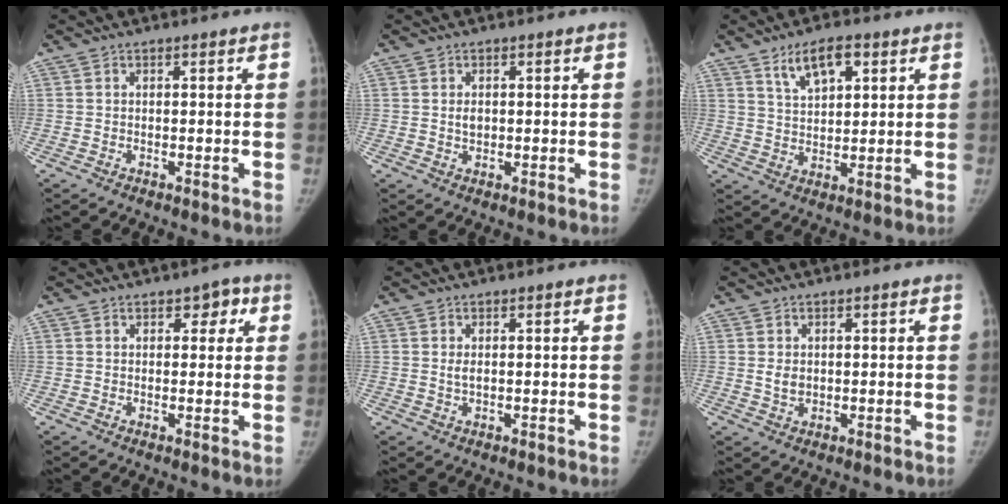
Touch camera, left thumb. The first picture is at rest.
{"total": 1.8, "force": [0.2, 1.3, 1.3], "torque": [-0.018, -0.001, 0.004]}
{"total": 7.7, "force": [4.2, 3.6, 5.4], "torque": [-0.076, -0.017, 0.075]}
{"total": 3.3, "force": [1.6, 2.2, 1.9], "torque": [0.005, -0.002, 0.015]}
{"total": 1.3, "force": [0.2, 0.6, 1.1], "torque": [-0.020, -0.001, 0.006]}
{"total": 2.2, "force": [0.3, 1.7, 1.4], "torque": [-0.018, -0.004, 0.010]}